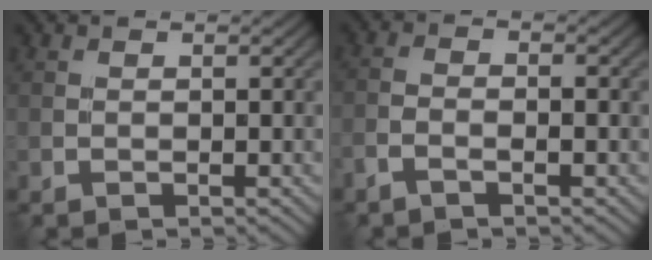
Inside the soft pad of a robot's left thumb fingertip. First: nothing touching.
{"total": 2.3, "force": [-1.5, 0.6, 1.6], "torque": [-0.038, 0.001, -0.036]}